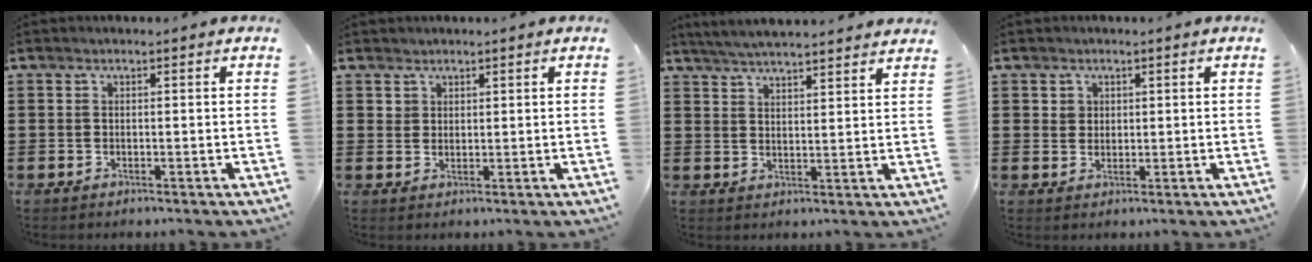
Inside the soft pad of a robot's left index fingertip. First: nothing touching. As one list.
[{"total": 2.0, "force": [1.5, 1.2, -0.1], "torque": [-0.004, 0.003, 0.031]}, {"total": 4.5, "force": [4.4, -0.3, 1.0], "torque": [-0.032, -0.015, 0.078]}, {"total": 1.9, "force": [1.1, 1.6, 0.2], "torque": [-0.001, 0.002, 0.019]}]